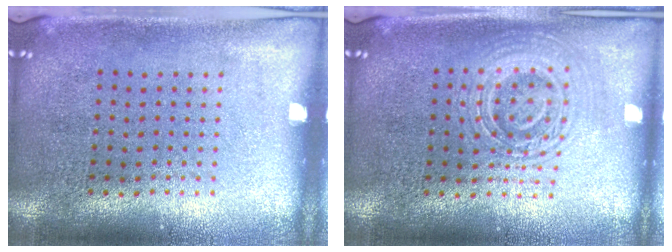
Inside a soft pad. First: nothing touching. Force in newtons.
{"total": 1.8, "press": 1.8, "slide": 0.4}